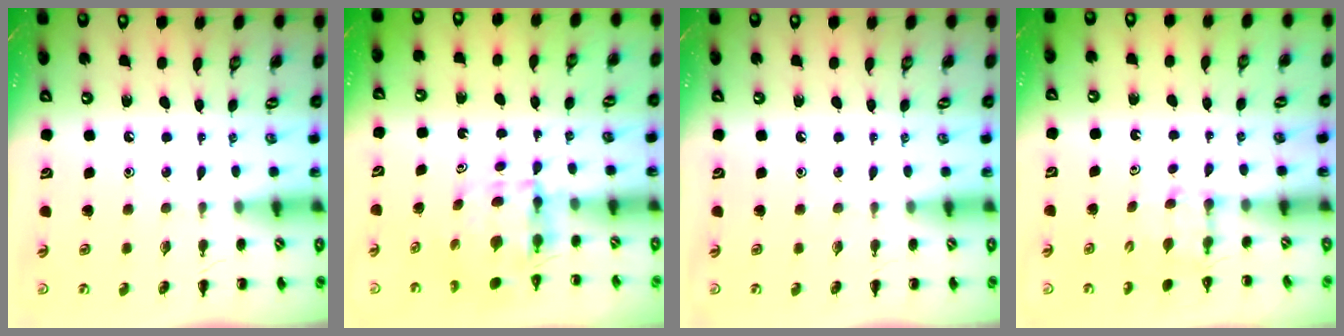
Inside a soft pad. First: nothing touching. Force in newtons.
{"total": 3.9, "press": 3.9, "slide": 0.3}
{"total": 0.0}
{"total": 2.6, "press": 2.4, "slide": 1.0}